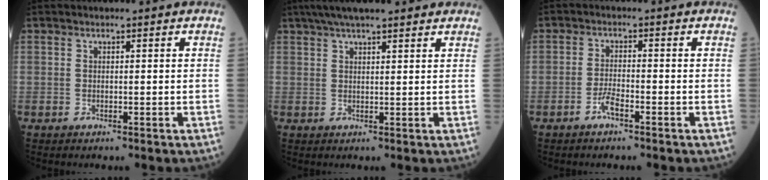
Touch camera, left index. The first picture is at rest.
{"total": 10.3, "force": [8.3, 1.7, 6.0], "torque": [-0.092, 0.042, 0.122]}
{"total": 2.4, "force": [-1.6, 0.3, 1.8], "torque": [-0.039, 0.000, -0.033]}